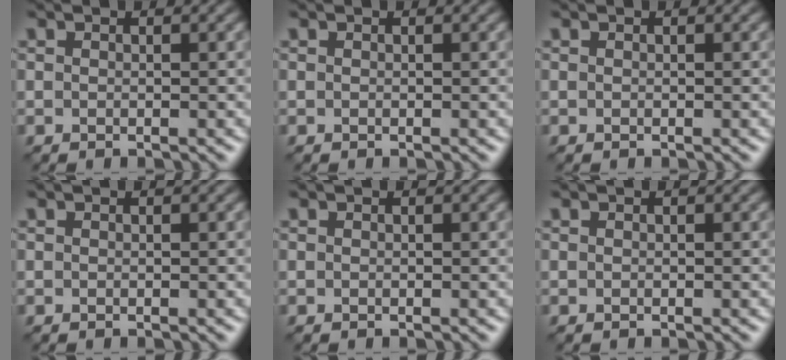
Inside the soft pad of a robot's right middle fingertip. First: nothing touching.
{"total": 0.0}
{"total": 0.0}
{"total": 0.0}
{"total": 0.0}
{"total": 0.0}